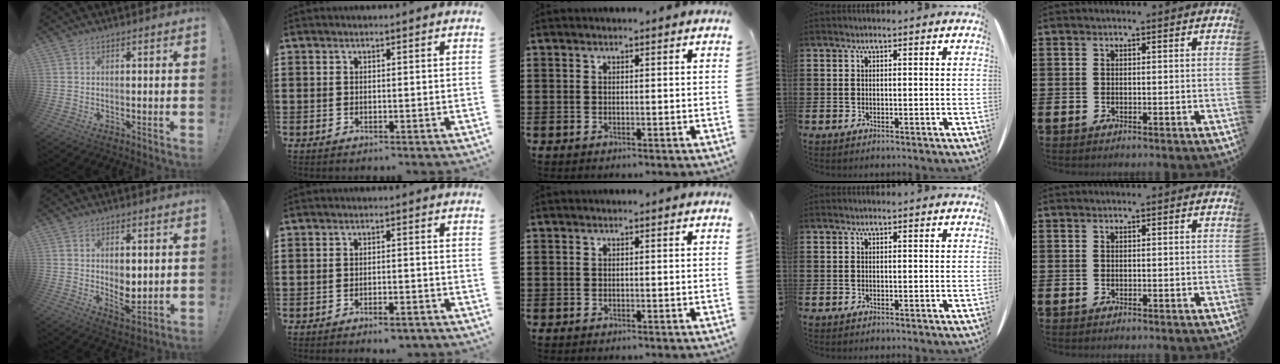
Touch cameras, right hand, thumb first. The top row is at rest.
{"thumb": {"total": 6.2, "force": [1.2, 3.5, 4.9], "torque": [-0.070, -0.016, 0.025]}, "index": {"total": 1.9, "force": [-1.8, 0.2, 0.7], "torque": [-0.015, 0.000, -0.035]}}